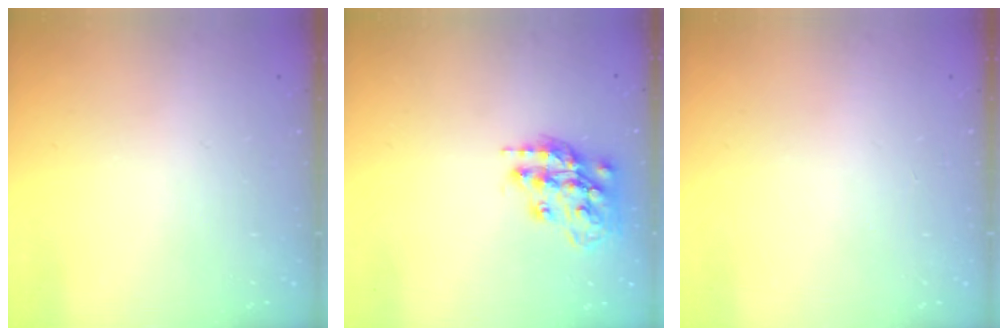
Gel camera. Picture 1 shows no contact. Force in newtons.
{"total": 15.5, "press": 15.5, "slide": 1.1}
{"total": 0.0}